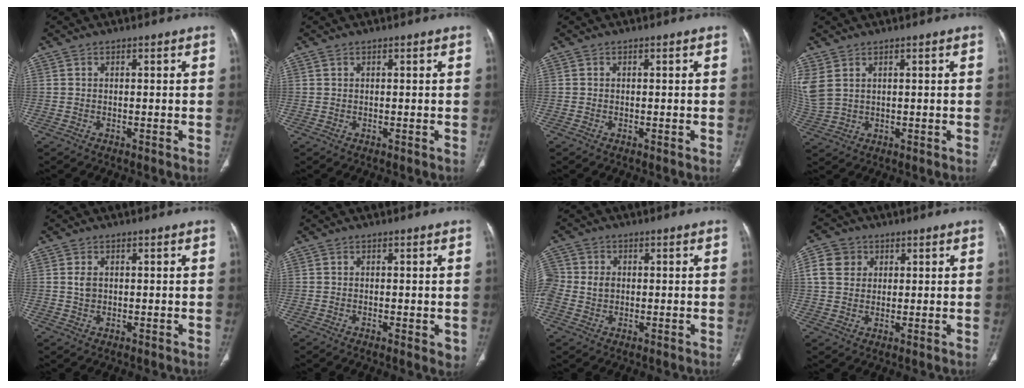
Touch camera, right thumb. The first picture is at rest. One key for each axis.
{"total": 0.0}
{"total": 0.0}
{"total": 5.9, "fx": 2.6, "fy": 3.7, "fz": 3.8, "tx": -0.101, "ty": 0.002, "tz": 0.064}
{"total": 1.8, "fx": 0.3, "fy": 1.3, "fz": 1.3, "tx": -0.023, "ty": -0.002, "tz": 0.007}
{"total": 3.0, "fx": -0.5, "fy": 1.3, "fz": 2.7, "tx": -0.027, "ty": -0.006, "tz": -0.008}
{"total": 8.3, "fx": 0.2, "fy": 7.0, "fz": 4.6, "tx": -0.112, "ty": 0.015, "tz": 0.006}
{"total": 6.3, "fx": 1.9, "fy": 5.5, "fz": 2.6, "tx": -0.030, "ty": 0.002, "tz": 0.033}